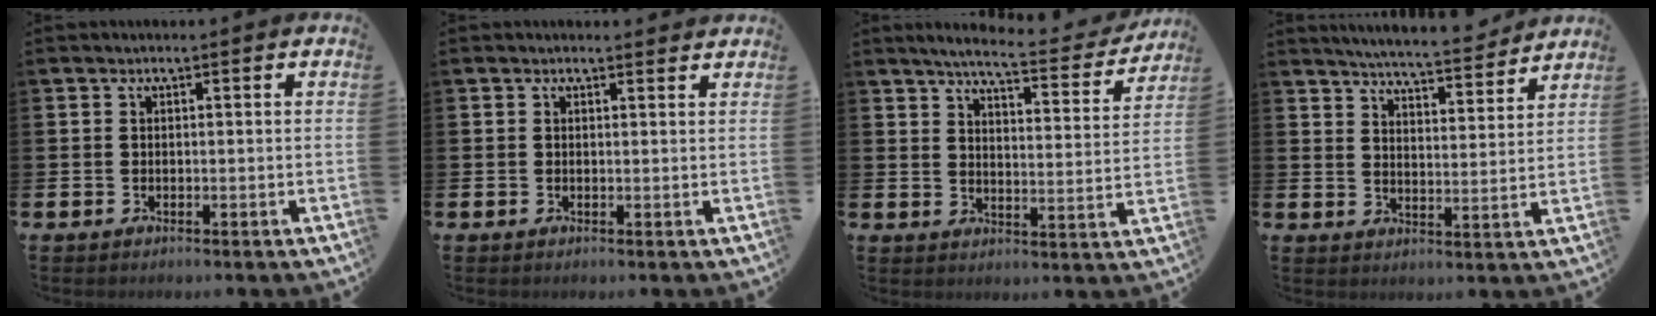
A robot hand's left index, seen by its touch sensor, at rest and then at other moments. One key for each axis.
{"total": 0.7, "fx": 0.7, "fy": 0.2, "fz": 0.1, "tx": 0.007, "ty": 0.000, "tz": 0.010}
{"total": 5.9, "fx": 5.4, "fy": 0.3, "fz": 2.1, "tx": -0.050, "ty": -0.037, "tz": 0.087}
{"total": 5.9, "fx": 5.8, "fy": 0.2, "fz": 1.0, "tx": -0.036, "ty": -0.041, "tz": 0.100}